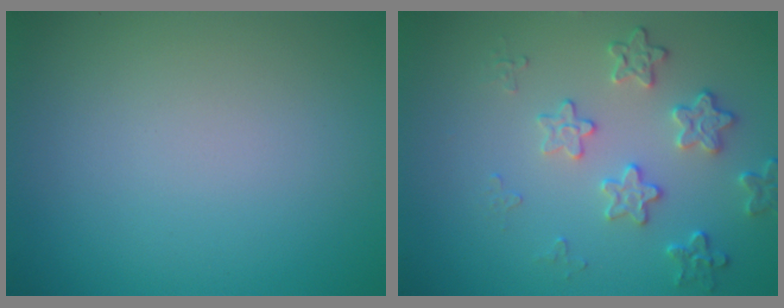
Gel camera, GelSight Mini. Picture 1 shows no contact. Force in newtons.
{"total": 2.9, "press": 2.3, "slide": 1.8}